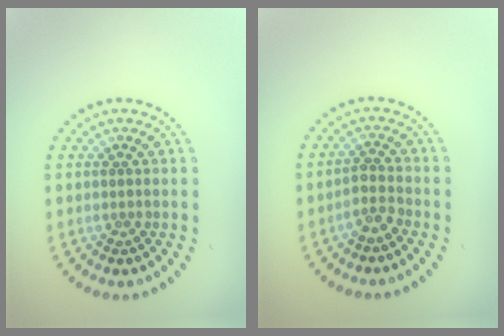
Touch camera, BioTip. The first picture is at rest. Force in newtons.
{"total": 1.7, "press": 1.3, "slide": 1.0}